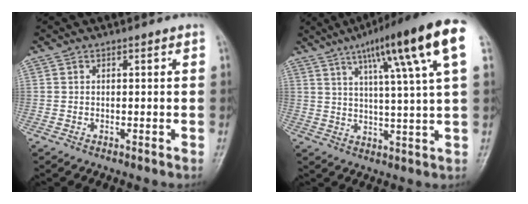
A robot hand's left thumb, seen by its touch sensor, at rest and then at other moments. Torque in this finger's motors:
{"motor_torque": [0.59, 0.46, 1.73, -1.04, 0.22]}